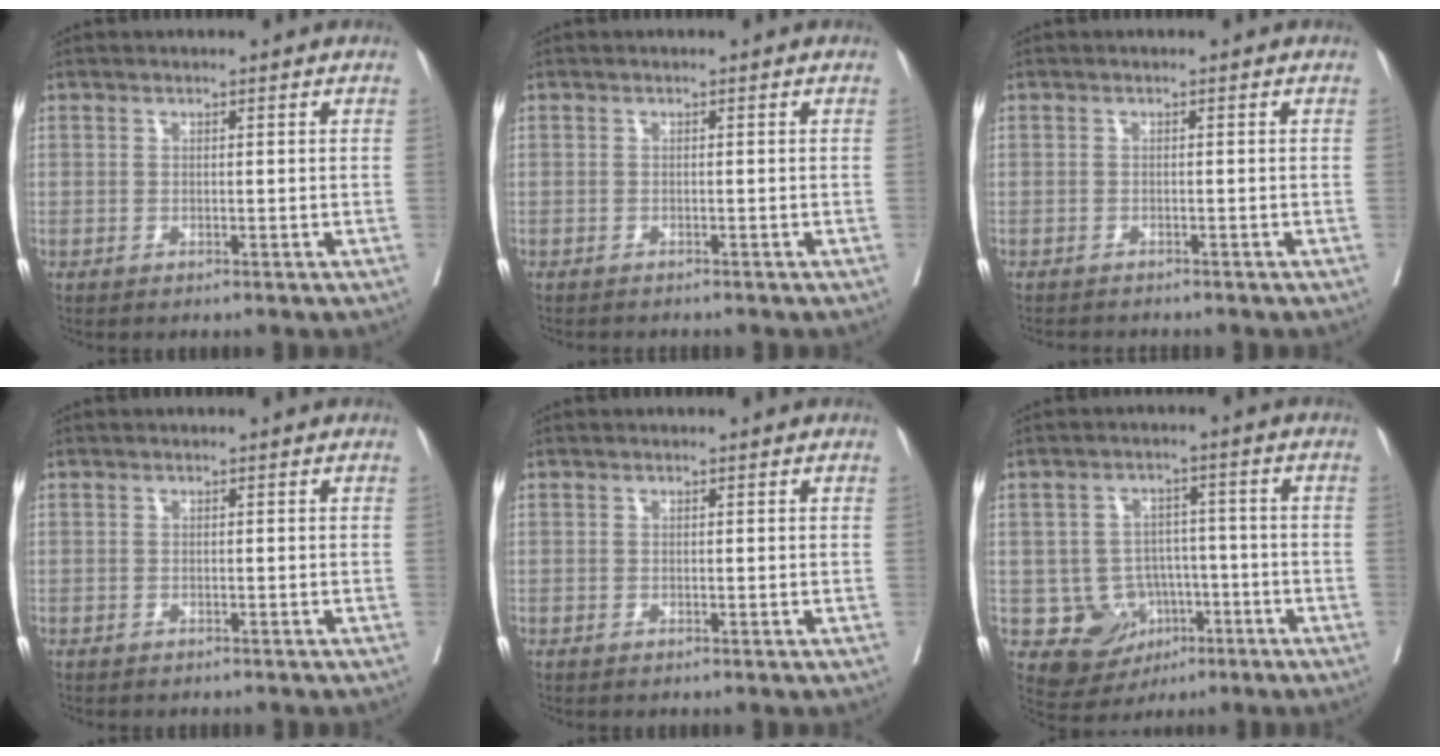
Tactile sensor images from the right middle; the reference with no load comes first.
{"total": 1.6, "force": [-1.5, 0.2, 0.4], "torque": [-0.012, -0.004, -0.020]}
{"total": 2.8, "force": [-2.7, 0.3, 0.7], "torque": [-0.011, -0.008, -0.039]}
{"total": 2.1, "force": [-1.9, 0.8, 0.5], "torque": [-0.013, -0.003, -0.024]}
{"total": 0.0}
{"total": 7.8, "force": [-2.5, 7.1, 1.9], "torque": [-0.022, 0.017, -0.028]}